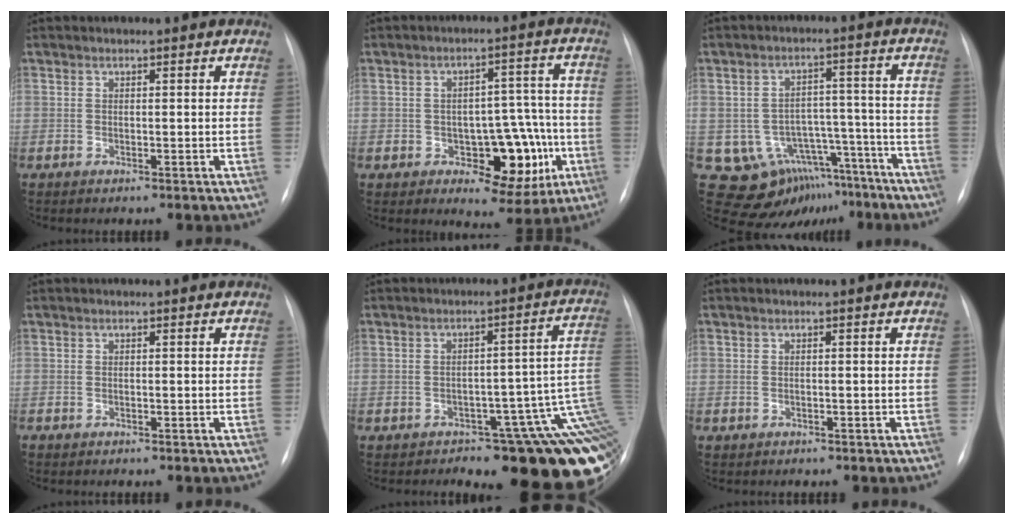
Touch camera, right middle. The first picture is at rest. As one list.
[{"total": 11.3, "force": [-3.3, 5.8, 9.2], "torque": [-0.108, 0.029, -0.033]}, {"total": 14.5, "force": [-8.7, 10.4, 5.1], "torque": [-0.055, 0.064, -0.103]}, {"total": 0.7, "force": [-0.7, 0.2, 0.2], "torque": [-0.004, 0.001, -0.008]}, {"total": 16.3, "force": [-7.7, 5.6, 13.3], "torque": [-0.044, 0.061, -0.082]}, {"total": 1.1, "force": [-0.8, 0.8, 0.1], "torque": [-0.007, 0.005, -0.007]}]